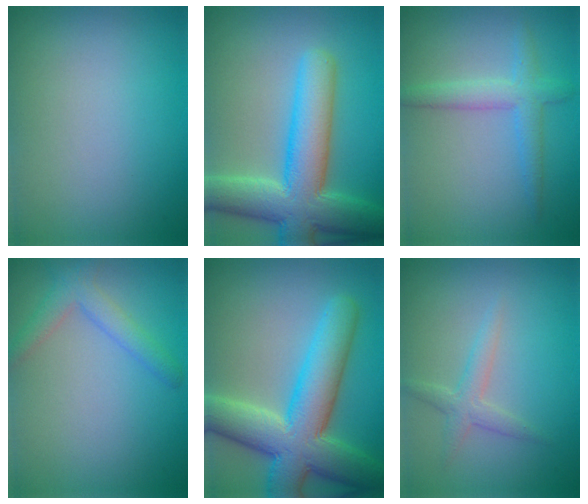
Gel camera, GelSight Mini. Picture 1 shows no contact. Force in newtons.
{"total": 9.4, "press": 9.4, "slide": 0.8}
{"total": 2.9, "press": 2.9, "slide": 0.1}
{"total": 2.5, "press": 2.5, "slide": 0.3}
{"total": 10.1, "press": 10.0, "slide": 0.7}
{"total": 1.9, "press": 1.9, "slide": 0.0}